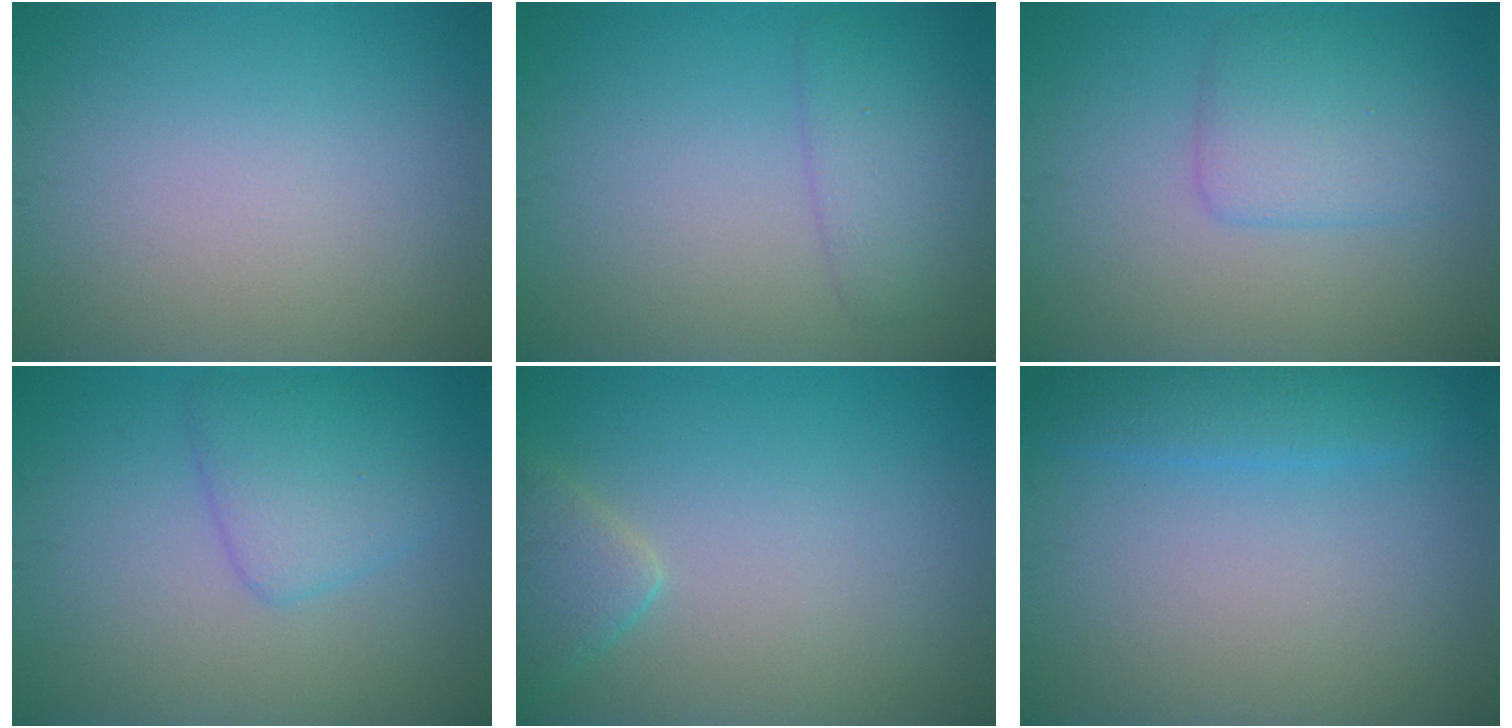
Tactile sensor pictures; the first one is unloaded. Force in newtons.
{"total": 2.7, "press": 2.7, "slide": 0.2}
{"total": 3.5, "press": 3.5, "slide": 0.1}
{"total": 3.4, "press": 3.4, "slide": 0.2}
{"total": 2.6, "press": 2.6, "slide": 0.2}
{"total": 2.4, "press": 2.4, "slide": 0.2}